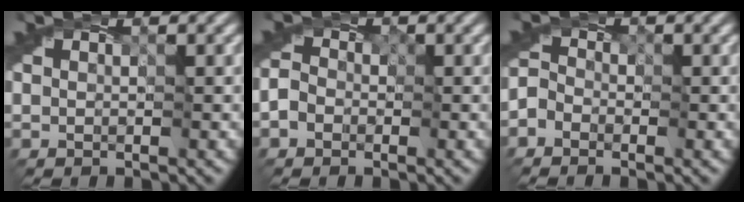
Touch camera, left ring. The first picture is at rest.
{"total": 1.7, "force": [-1.1, 1.3, 0.2], "torque": [-0.003, 0.007, -0.028]}
{"total": 2.0, "force": [-1.5, 1.3, 0.4], "torque": [-0.008, 0.005, -0.035]}